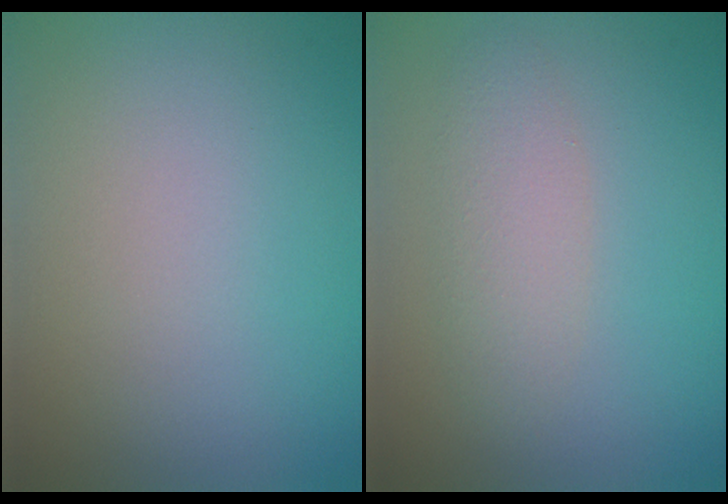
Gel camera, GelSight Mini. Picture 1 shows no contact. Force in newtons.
{"total": 2.6, "press": 2.6, "slide": 0.2}